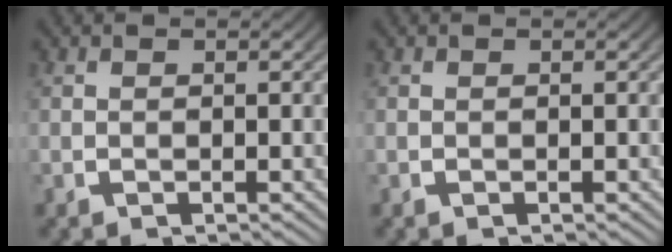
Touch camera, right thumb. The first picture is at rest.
{"total": 0.0}